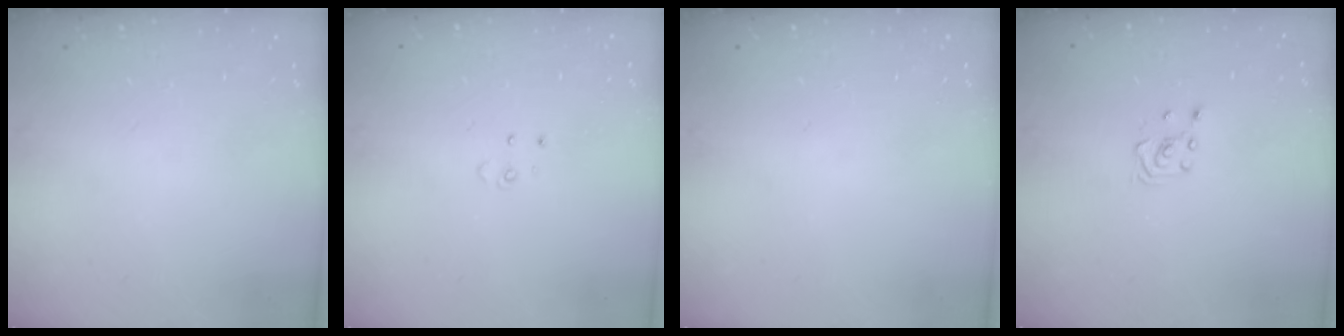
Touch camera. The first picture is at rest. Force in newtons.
{"total": 3.8, "press": 3.8, "slide": 0.3}
{"total": 0.0}
{"total": 2.8, "press": 2.6, "slide": 1.1}